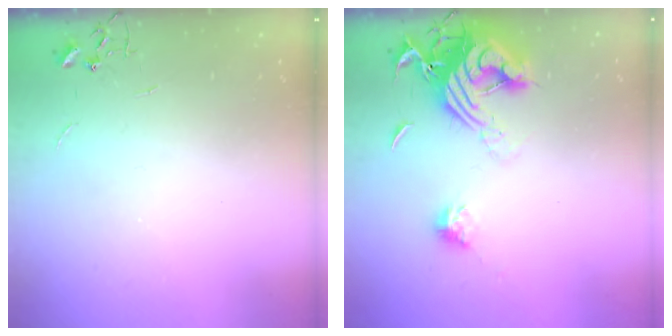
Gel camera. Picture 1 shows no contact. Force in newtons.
{"total": 17.6, "press": 17.5, "slide": 1.2}